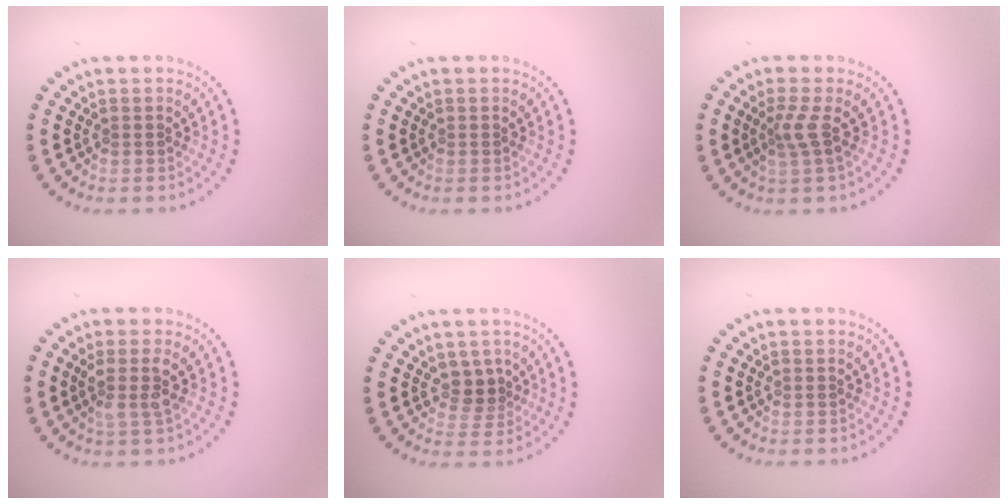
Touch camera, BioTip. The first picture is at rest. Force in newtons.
{"total": 0.0}
{"total": 1.9, "press": 1.4, "slide": 1.4}
{"total": 2.1, "press": 1.6, "slide": 1.3}
{"total": 2.0, "press": 1.6, "slide": 1.2}
{"total": 0.0}